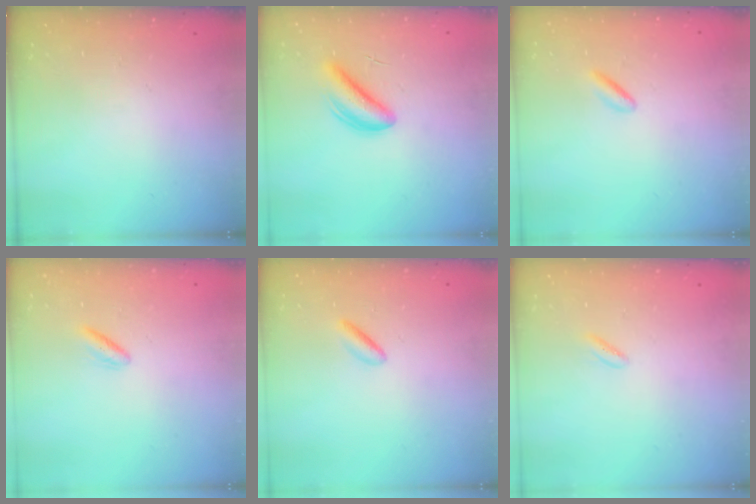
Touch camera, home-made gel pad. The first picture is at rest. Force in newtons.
{"total": 5.2, "press": 5.1, "slide": 0.9}
{"total": 1.8, "press": 1.6, "slide": 0.8}
{"total": 2.7, "press": 2.5, "slide": 1.2}
{"total": 2.5, "press": 2.3, "slide": 0.9}
{"total": 1.9, "press": 1.7, "slide": 0.8}